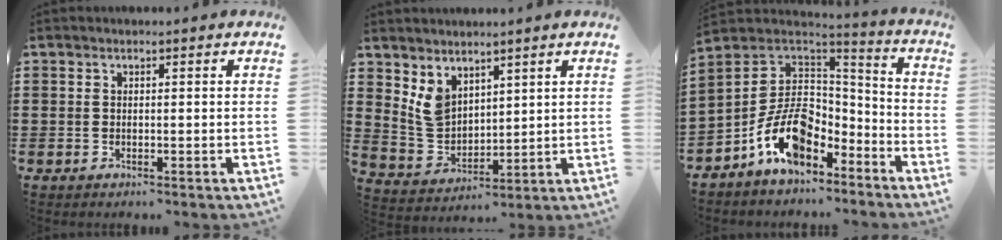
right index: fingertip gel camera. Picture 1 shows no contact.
{"total": 4.9, "force": [3.4, 3.1, 1.7], "torque": [-0.051, -0.003, 0.068]}
{"total": 12.2, "force": [-5.5, 7.8, 7.6], "torque": [-0.159, 0.014, -0.105]}